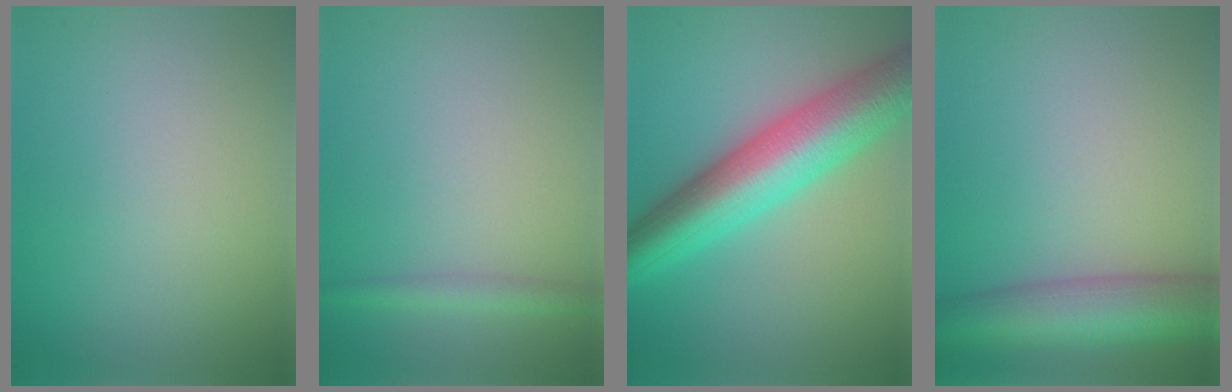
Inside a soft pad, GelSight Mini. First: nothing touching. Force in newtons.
{"total": 1.7, "press": 1.7, "slide": 0.1}
{"total": 9.8, "press": 9.8, "slide": 0.1}
{"total": 8.4, "press": 8.4, "slide": 0.3}